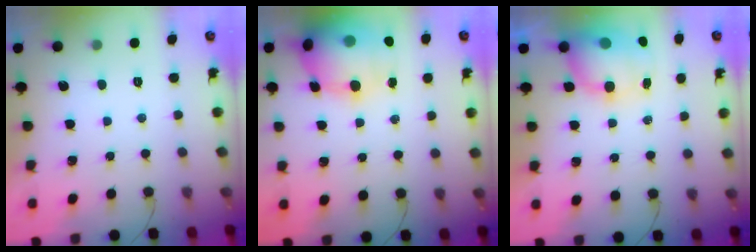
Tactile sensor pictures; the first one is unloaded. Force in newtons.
{"total": 18.8, "press": 18.5, "slide": 3.3}
{"total": 9.0, "press": 8.7, "slide": 2.4}